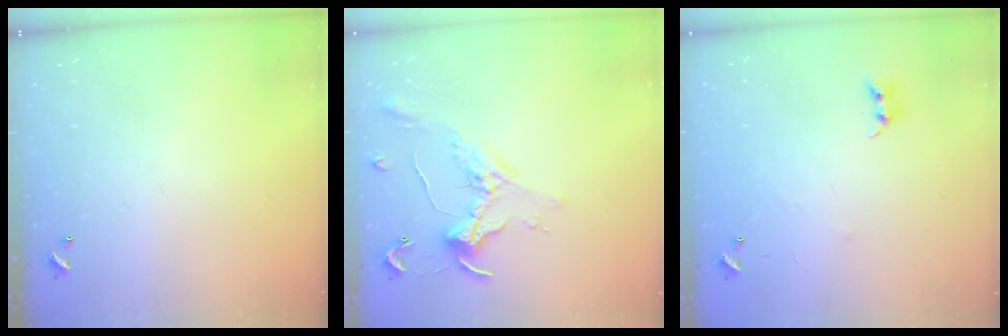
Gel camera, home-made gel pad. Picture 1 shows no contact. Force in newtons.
{"total": 1.1, "press": 1.0, "slide": 0.4}
{"total": 5.1, "press": 4.9, "slide": 1.1}